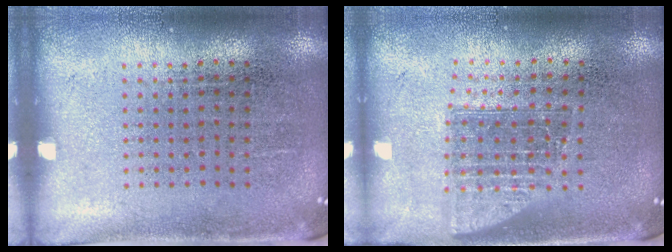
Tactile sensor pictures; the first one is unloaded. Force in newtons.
{"total": 1.5, "press": 1.2, "slide": 1.0}